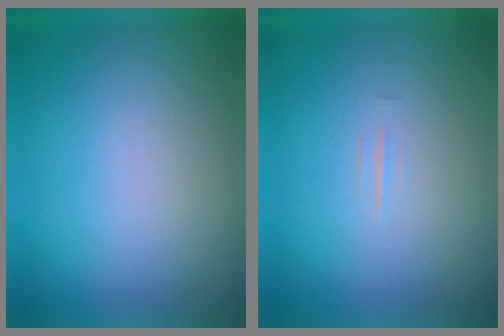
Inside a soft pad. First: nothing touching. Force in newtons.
{"total": 1.3}